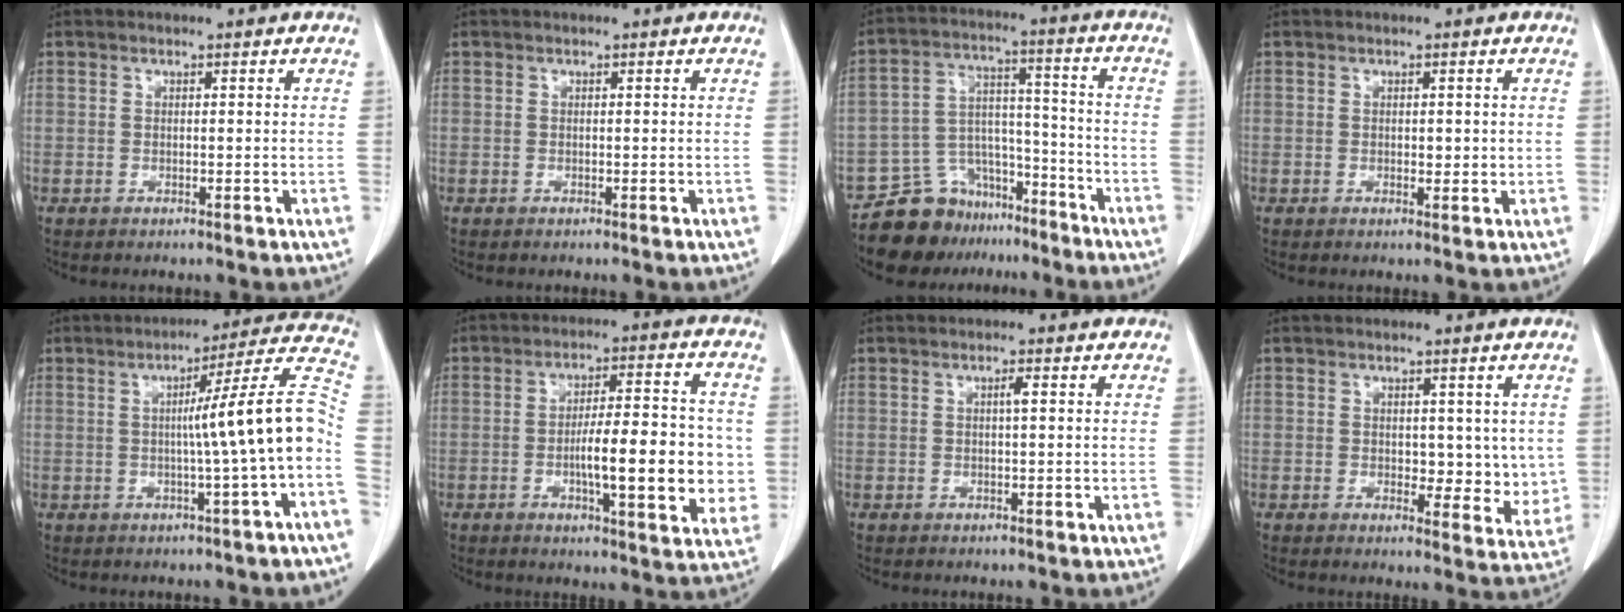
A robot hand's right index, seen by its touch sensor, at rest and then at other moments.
{"total": 0.0}
{"total": 11.2, "force": [-9.3, 6.1, 2.0], "torque": [-0.032, 0.051, -0.153]}
{"total": 1.5, "force": [0.1, 0.8, 1.3], "torque": [-0.017, -0.002, 0.003]}
{"total": 12.2, "force": [-1.4, -1.7, 12.0], "torque": [-0.161, 0.022, -0.023]}
{"total": 13.5, "force": [-1.9, 3.1, 13.0], "torque": [-0.189, 0.010, -0.027]}
{"total": 1.0, "force": [0.2, 0.0, 1.0], "torque": [-0.019, 0.002, 0.002]}
{"total": 5.9, "force": [0.9, 3.6, 4.6], "torque": [-0.036, -0.014, 0.016]}